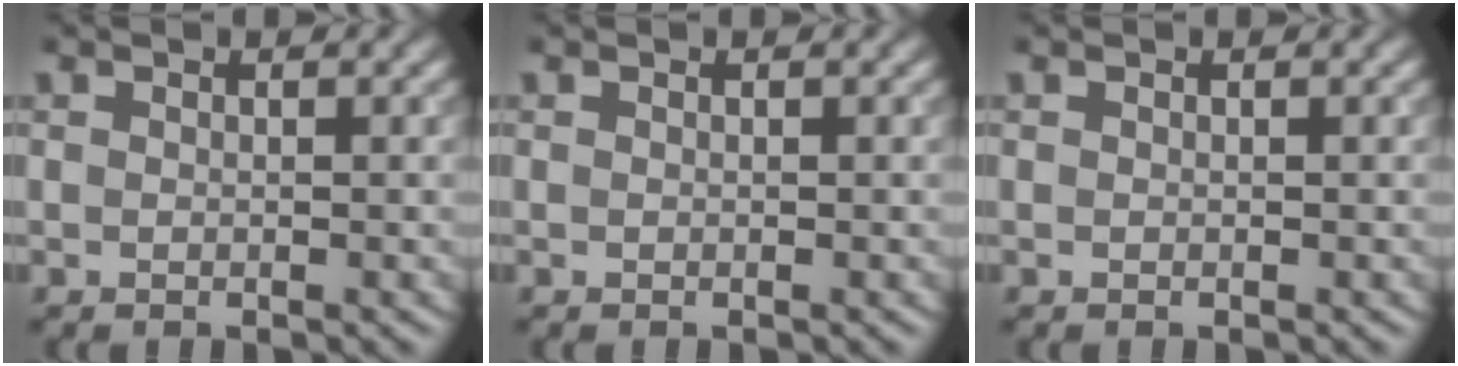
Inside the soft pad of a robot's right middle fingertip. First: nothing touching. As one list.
[{"total": 0.0}, {"total": 0.0}]